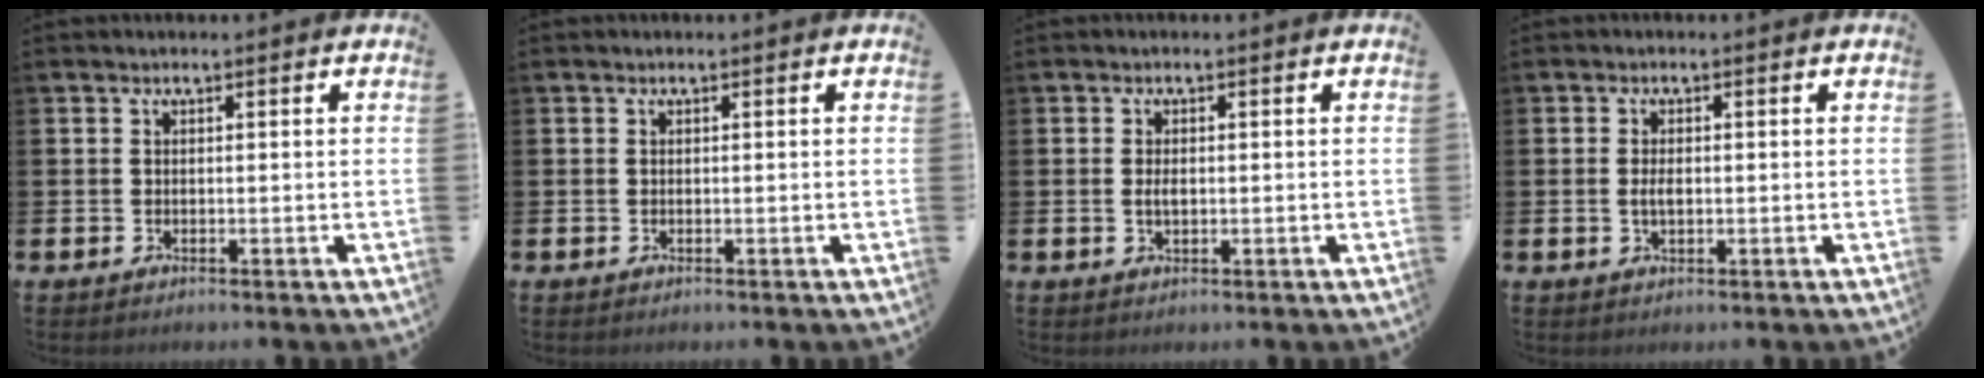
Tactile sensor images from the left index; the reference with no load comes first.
{"total": 0.0}
{"total": 1.4, "force": [0.0, 0.7, 1.2], "torque": [-0.020, 0.002, -0.002]}
{"total": 1.9, "force": [-0.1, 0.9, 1.6], "torque": [-0.028, 0.002, -0.005]}